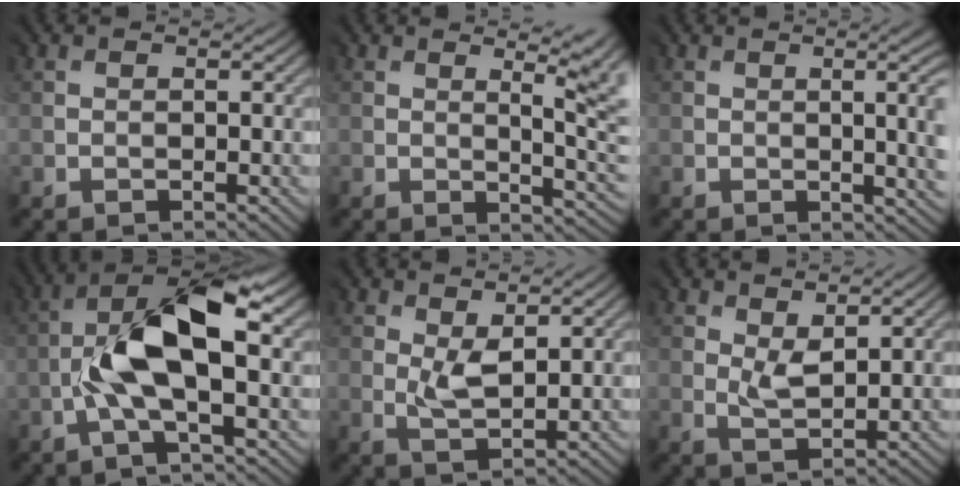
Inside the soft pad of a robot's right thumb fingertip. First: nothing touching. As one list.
[{"total": 6.7, "force": [1.0, 2.0, 6.3], "torque": [-0.065, 0.009, 0.017]}, {"total": 6.9, "force": [-0.4, 3.0, 6.2], "torque": [-0.036, 0.003, -0.009]}, {"total": 9.8, "force": [-0.5, 3.8, 9.1], "torque": [-0.179, 0.020, -0.010]}, {"total": 2.3, "force": [1.2, 1.2, 1.6], "torque": [-0.045, -0.007, 0.033]}, {"total": 2.0, "force": [1.5, 0.9, 0.9], "torque": [-0.032, -0.007, 0.037]}]